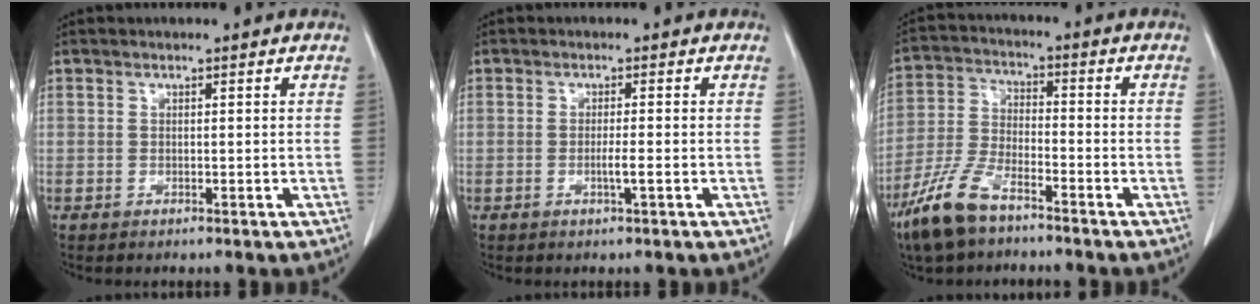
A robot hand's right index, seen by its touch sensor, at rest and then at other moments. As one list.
[{"total": 2.4, "force": [-0.7, 0.2, 2.3], "torque": [-0.044, -0.001, -0.011]}, {"total": 10.8, "force": [-7.5, 3.8, 6.8], "torque": [-0.159, -0.013, -0.149]}]